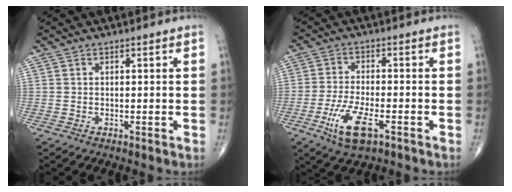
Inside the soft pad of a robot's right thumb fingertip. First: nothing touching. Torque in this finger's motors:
{"motor_torque": [0.32, -0.03, 0.47, 0.34, 0.29]}